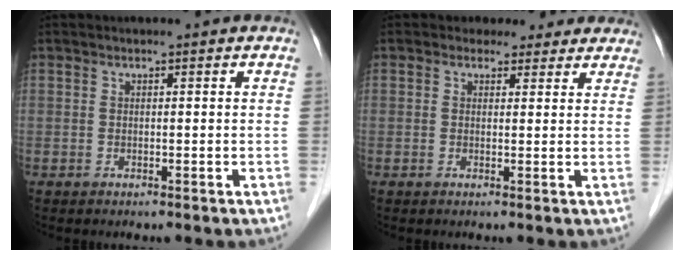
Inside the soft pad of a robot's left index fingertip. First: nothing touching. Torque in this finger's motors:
{"motor_torque": [1.13, -1.01, -0.09, -0.14]}